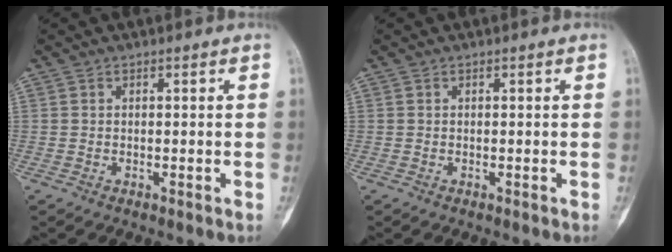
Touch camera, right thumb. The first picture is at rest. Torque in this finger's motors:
{"motor_torque": [0.03, -0.03, 0.05, -0.04, 0.02]}